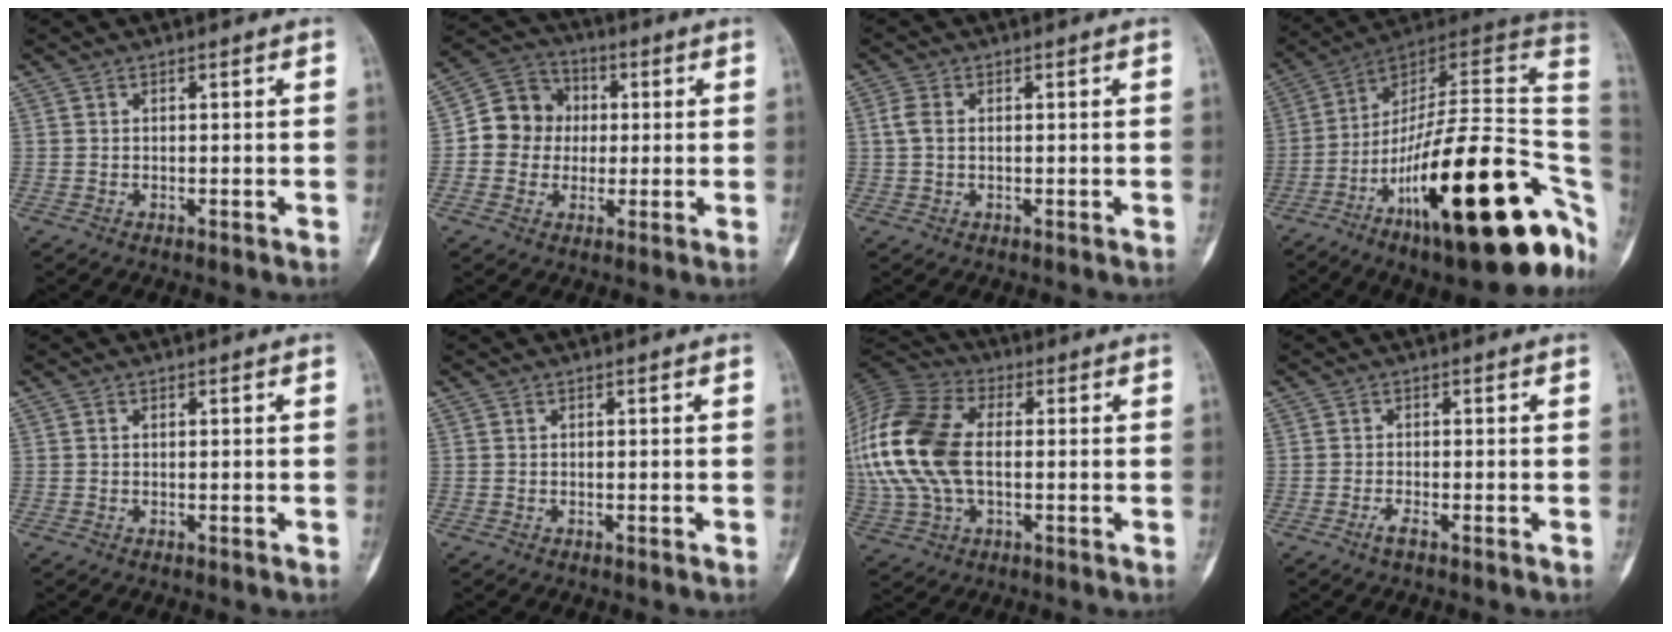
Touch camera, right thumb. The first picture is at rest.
{"total": 10.0, "force": [0.2, 9.2, 3.9], "torque": [-0.027, 0.024, -0.009]}
{"total": 3.0, "force": [0.4, 2.0, 2.2], "torque": [-0.055, 0.005, 0.004]}
{"total": 32.8, "force": [-10.0, 10.0, 29.6], "torque": [-0.358, 0.077, -0.155]}
{"total": 0.0}
{"total": 0.0}
{"total": 20.0, "force": [0.5, 11.9, 16.1], "torque": [-0.369, 0.014, 0.009]}
{"total": 1.5, "force": [-1.0, 0.1, 1.1], "torque": [-0.030, -0.001, -0.022]}